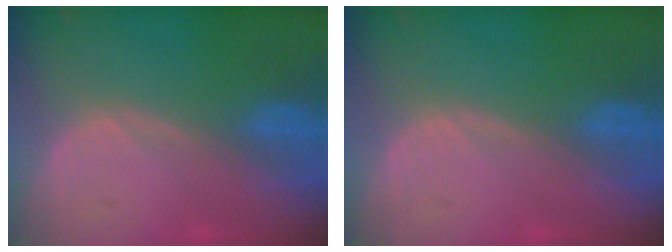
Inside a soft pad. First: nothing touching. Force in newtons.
{"total": 0.0}